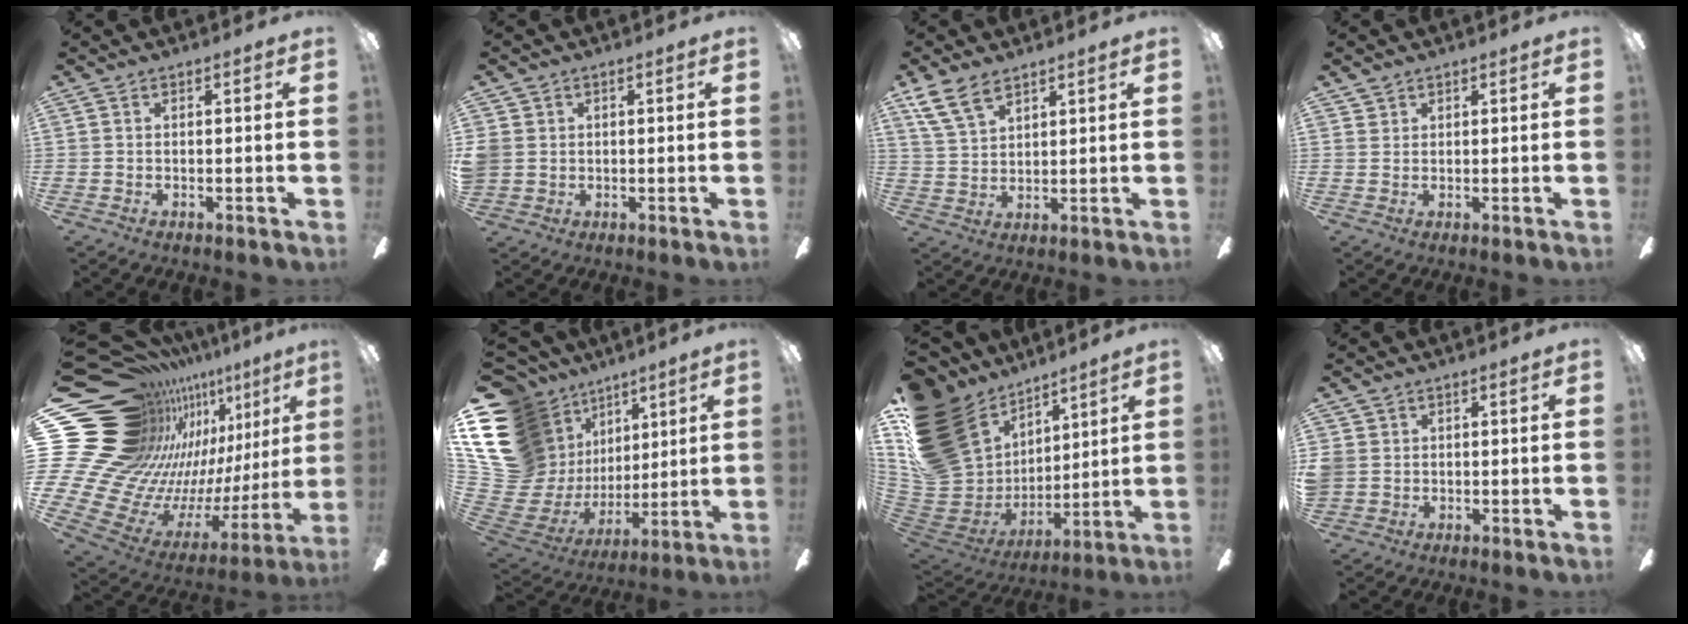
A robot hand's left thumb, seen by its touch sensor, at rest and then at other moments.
{"total": 3.4, "force": [0.7, 3.2, 0.9], "torque": [-0.021, 0.007, 0.015]}
{"total": 8.2, "force": [6.1, 3.8, 4.1], "torque": [-0.087, -0.019, 0.117]}
{"total": 1.3, "force": [1.1, 0.7, 0.0], "torque": [-0.001, 0.000, 0.022]}
{"total": 23.8, "force": [13.1, 16.1, 11.5], "torque": [-0.208, -0.165, 0.315]}
{"total": 24.1, "force": [8.8, 19.3, 11.5], "torque": [-0.228, -0.090, 0.218]}
{"total": 27.8, "force": [11.9, 20.5, 14.6], "torque": [-0.275, -0.087, 0.273]}
{"total": 3.2, "force": [0.6, 3.0, 0.8], "torque": [-0.017, 0.007, 0.013]}